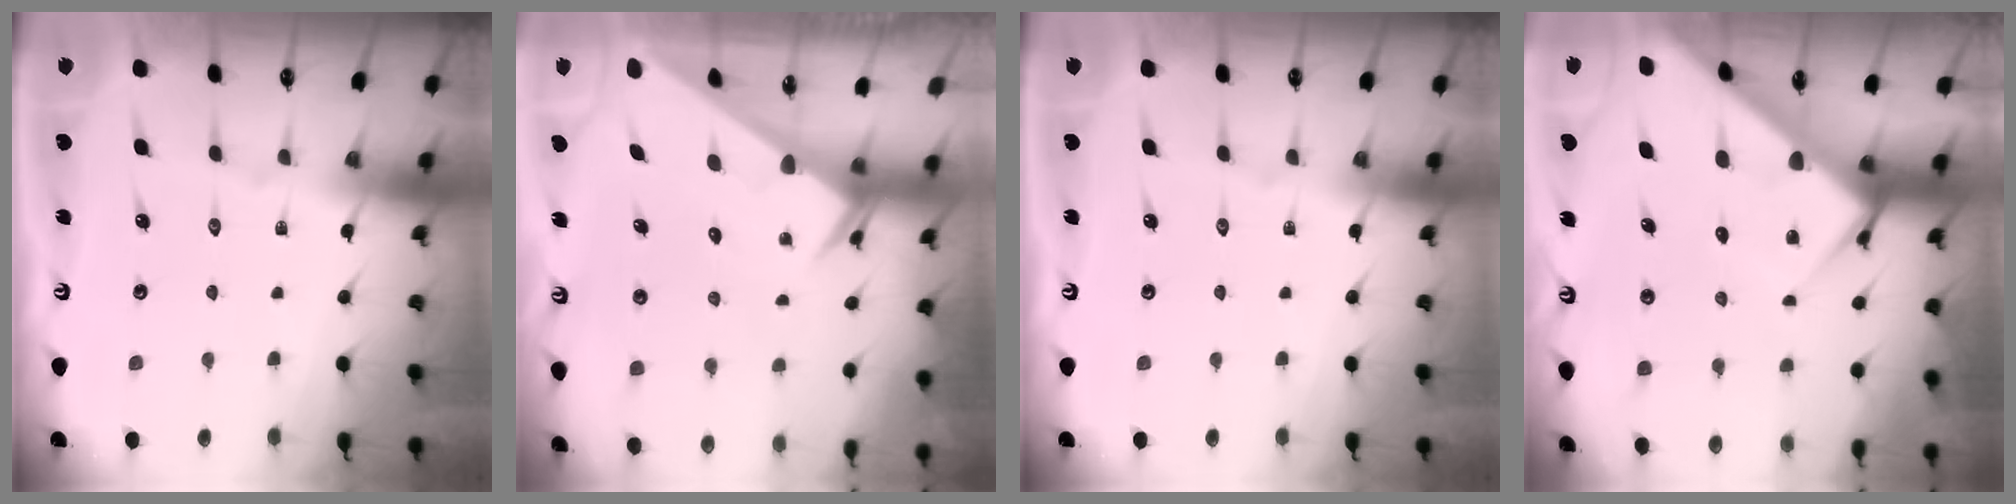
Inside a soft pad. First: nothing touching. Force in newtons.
{"total": 2.8, "press": 2.8, "slide": 0.0}
{"total": 0.0}
{"total": 6.2, "press": 6.2, "slide": 0.5}